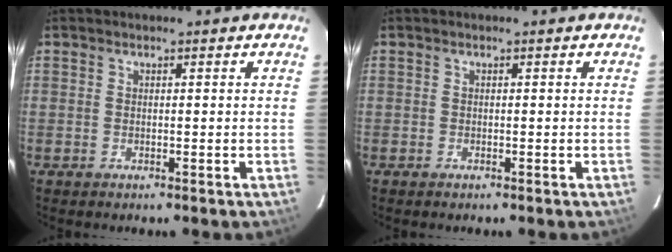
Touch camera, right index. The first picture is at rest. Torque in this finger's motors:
{"motor_torque": [0.06, -0.09, 0.04, 0.00]}